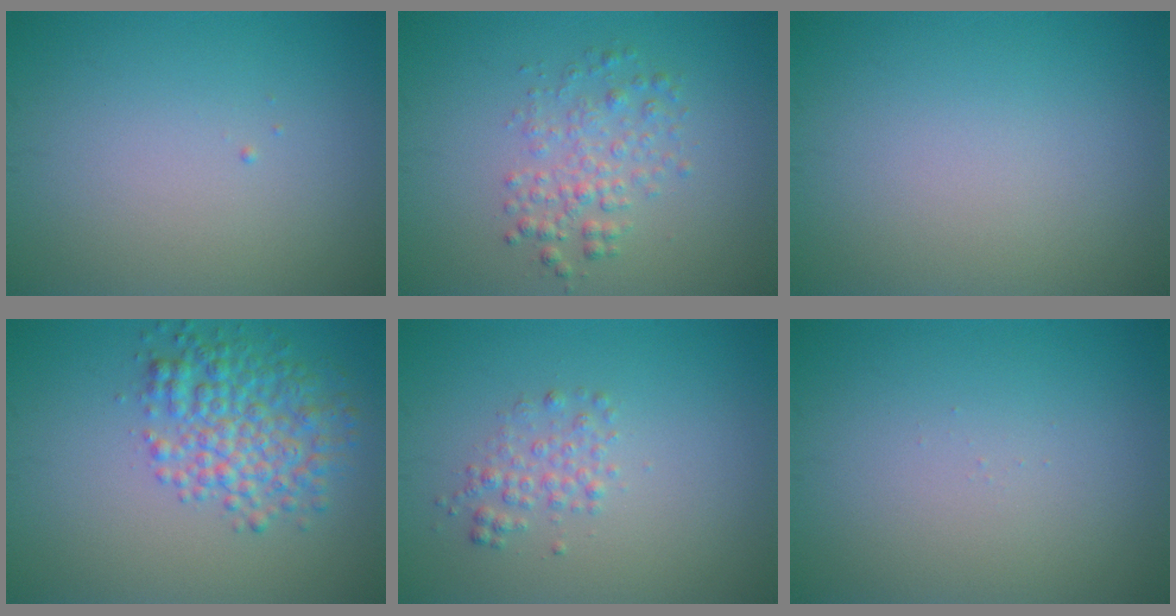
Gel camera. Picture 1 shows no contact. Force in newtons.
{"total": 2.7, "press": 2.7, "slide": 0.0}
{"total": 0.0}
{"total": 5.2, "press": 5.2, "slide": 0.0}
{"total": 1.8, "press": 1.8, "slide": 0.0}
{"total": 0.0}